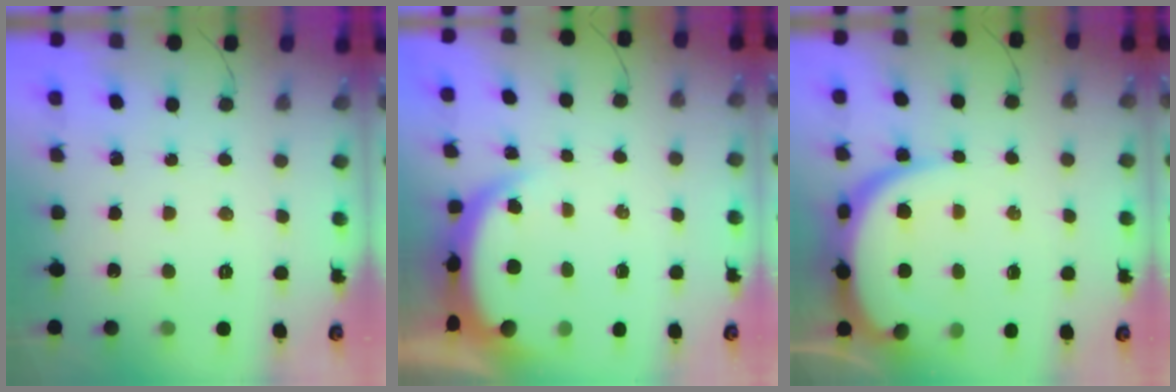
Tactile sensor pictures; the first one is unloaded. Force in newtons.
{"total": 5.2, "press": 5.1, "slide": 0.5}
{"total": 10.9, "press": 10.8, "slide": 1.2}